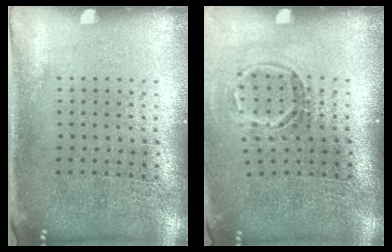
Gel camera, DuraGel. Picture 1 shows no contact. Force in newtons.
{"total": 1.6, "press": 1.1, "slide": 1.2}